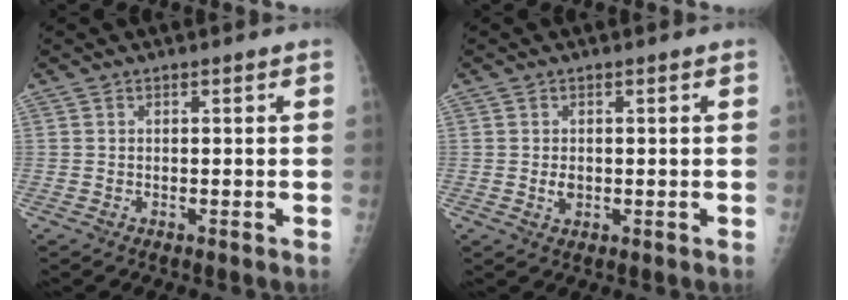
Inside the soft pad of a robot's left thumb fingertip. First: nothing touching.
{"total": 1.8, "force": [0.2, 1.3, 1.2], "torque": [-0.015, -0.002, 0.007]}